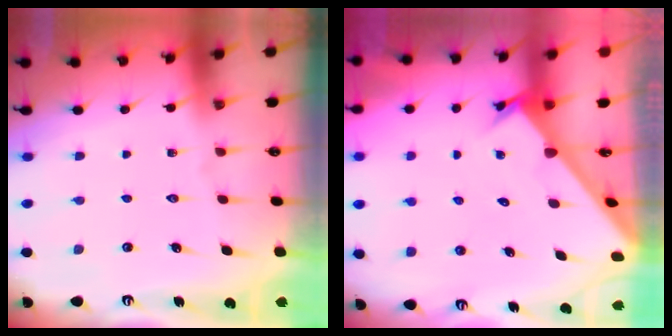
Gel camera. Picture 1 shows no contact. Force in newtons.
{"total": 2.3, "press": 2.3, "slide": 0.1}